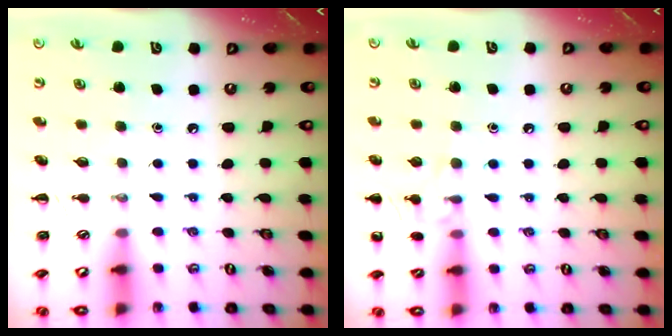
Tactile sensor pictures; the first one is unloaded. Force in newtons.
{"total": 9.2, "press": 8.9, "slide": 2.0}